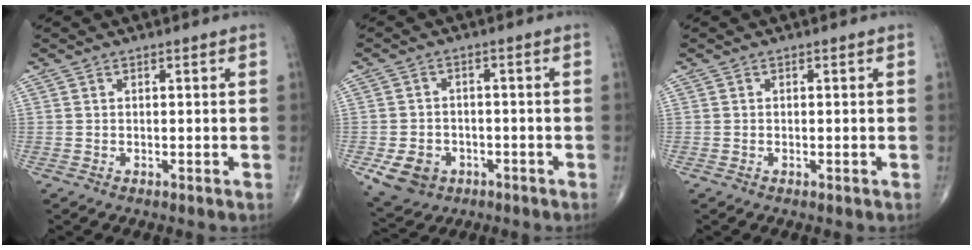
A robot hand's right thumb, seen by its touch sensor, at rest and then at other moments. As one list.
[{"total": 7.4, "force": [-3.0, 5.9, 3.4], "torque": [-0.052, 0.013, -0.039]}, {"total": 0.0}]